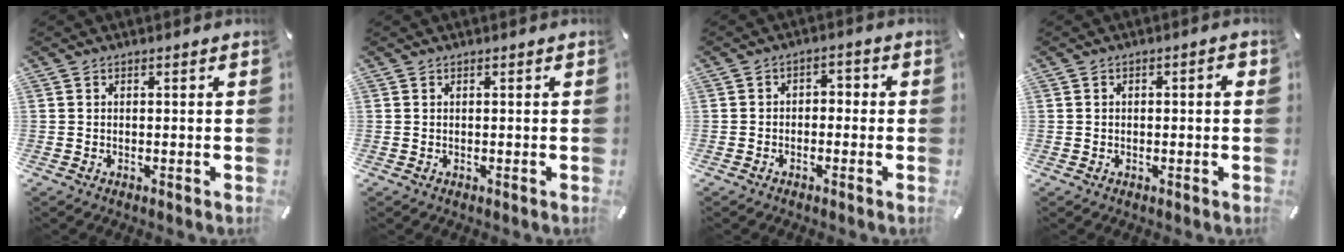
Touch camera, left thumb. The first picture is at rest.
{"total": 0.0}
{"total": 3.0, "force": [-2.2, 1.7, 0.9], "torque": [-0.017, 0.016, -0.046]}
{"total": 2.1, "force": [-0.4, 0.9, 1.8], "torque": [-0.031, 0.007, -0.009]}